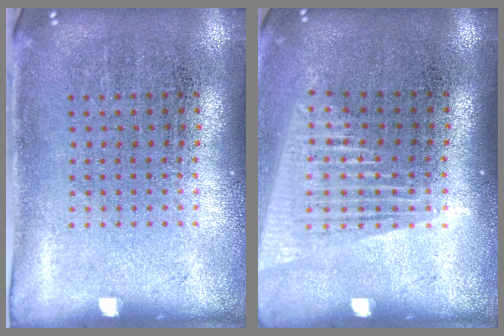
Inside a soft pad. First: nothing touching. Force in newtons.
{"total": 1.6, "press": 1.4, "slide": 0.7}